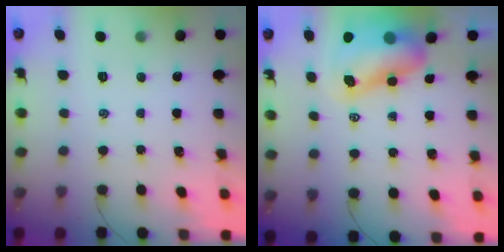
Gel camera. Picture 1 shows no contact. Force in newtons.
{"total": 9.7, "press": 9.3, "slide": 2.8}